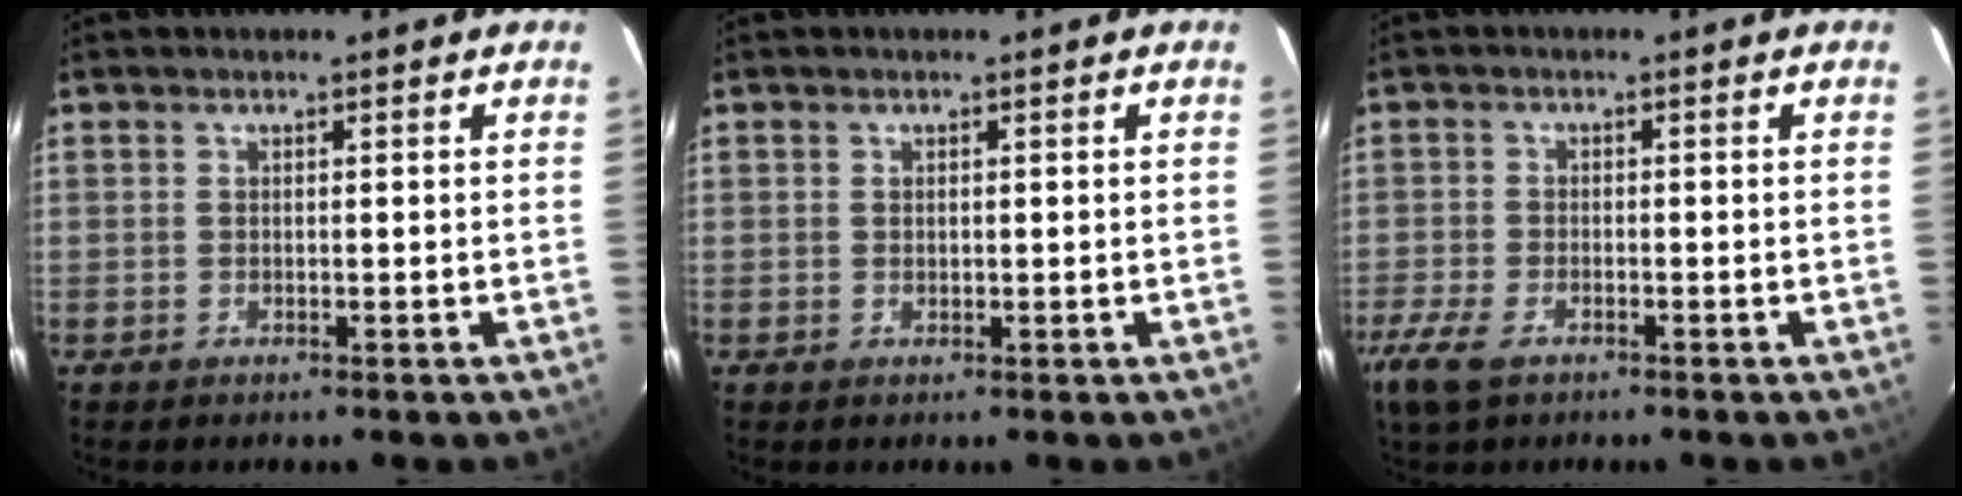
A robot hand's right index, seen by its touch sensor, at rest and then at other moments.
{"total": 0.7, "force": [0.2, 0.5, 0.5], "torque": [-0.008, 0.003, 0.005]}
{"total": 6.5, "force": [-4.2, 3.2, 3.9], "torque": [-0.108, -0.019, -0.079]}